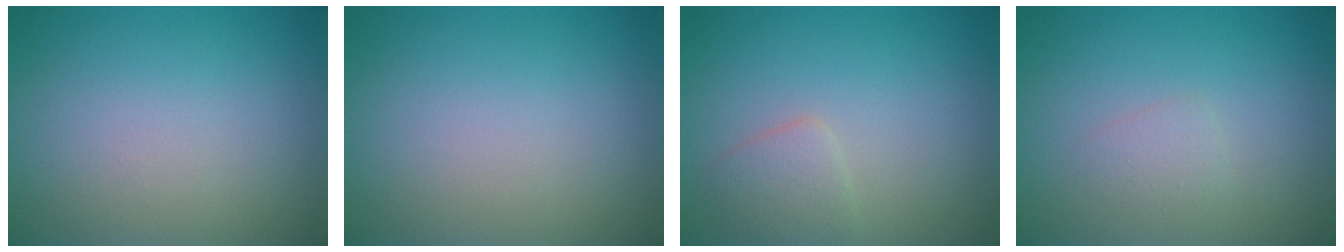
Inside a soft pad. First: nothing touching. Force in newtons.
{"total": 0.0}
{"total": 1.9, "press": 1.9, "slide": 0.0}
{"total": 1.1, "press": 1.1, "slide": 0.1}